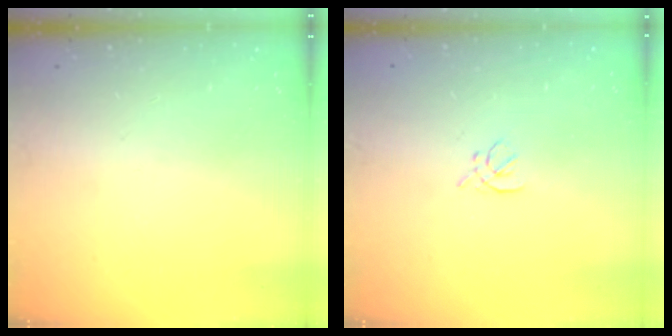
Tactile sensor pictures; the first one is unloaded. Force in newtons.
{"total": 2.1, "press": 2.0, "slide": 0.7}